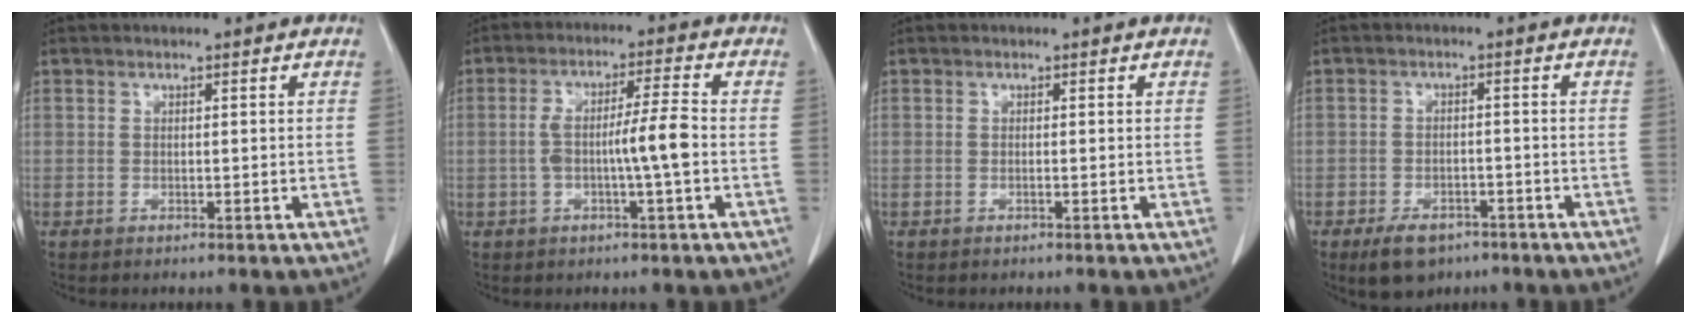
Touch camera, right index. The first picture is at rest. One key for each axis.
{"total": 6.5, "fx": -1.2, "fy": -0.2, "fz": 6.4, "tx": -0.122, "ty": 0.013, "tz": -0.020}
{"total": 0.0}
{"total": 5.9, "fx": -4.1, "fy": 3.2, "fz": 2.8, "tx": -0.049, "ty": -0.002, "tz": -0.059}